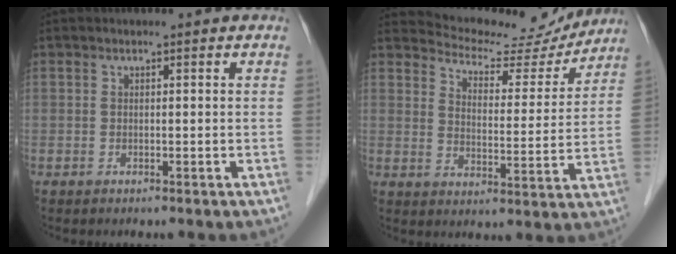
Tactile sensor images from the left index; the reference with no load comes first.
{"total": 14.1, "force": [13.7, 2.9, 2.0], "torque": [-0.025, -0.012, 0.180]}